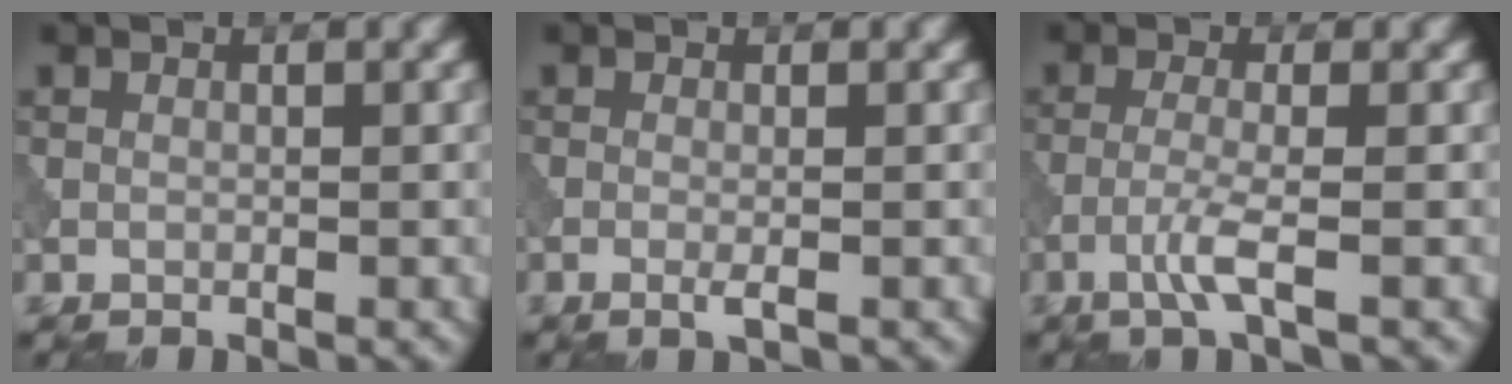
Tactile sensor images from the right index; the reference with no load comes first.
{"total": 1.1, "force": [-0.4, 0.1, 1.0], "torque": [-0.021, -0.003, -0.009]}
{"total": 2.8, "force": [-1.3, 0.2, 2.4], "torque": [-0.053, 0.003, -0.037]}